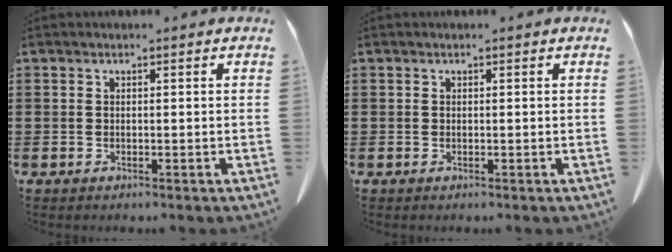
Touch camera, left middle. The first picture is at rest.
{"total": 0.0}